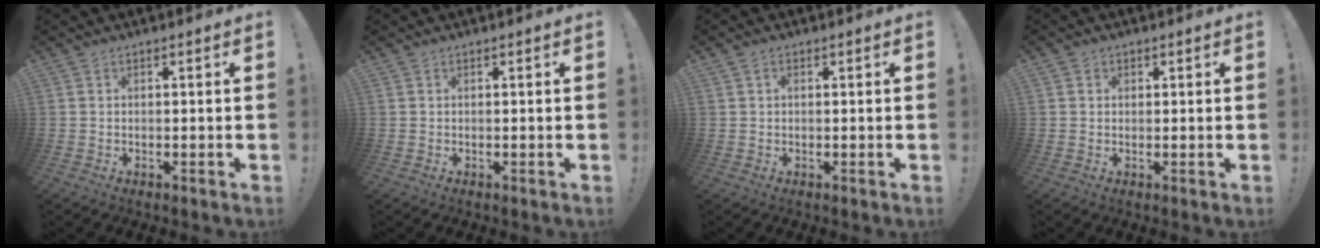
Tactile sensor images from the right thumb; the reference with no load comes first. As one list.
[{"total": 0.0}, {"total": 0.9, "force": [0.2, 0.7, 0.4], "torque": [-0.003, 0.001, 0.002]}, {"total": 1.3, "force": [0.6, 1.1, 0.2], "torque": [0.004, -0.002, 0.009]}]